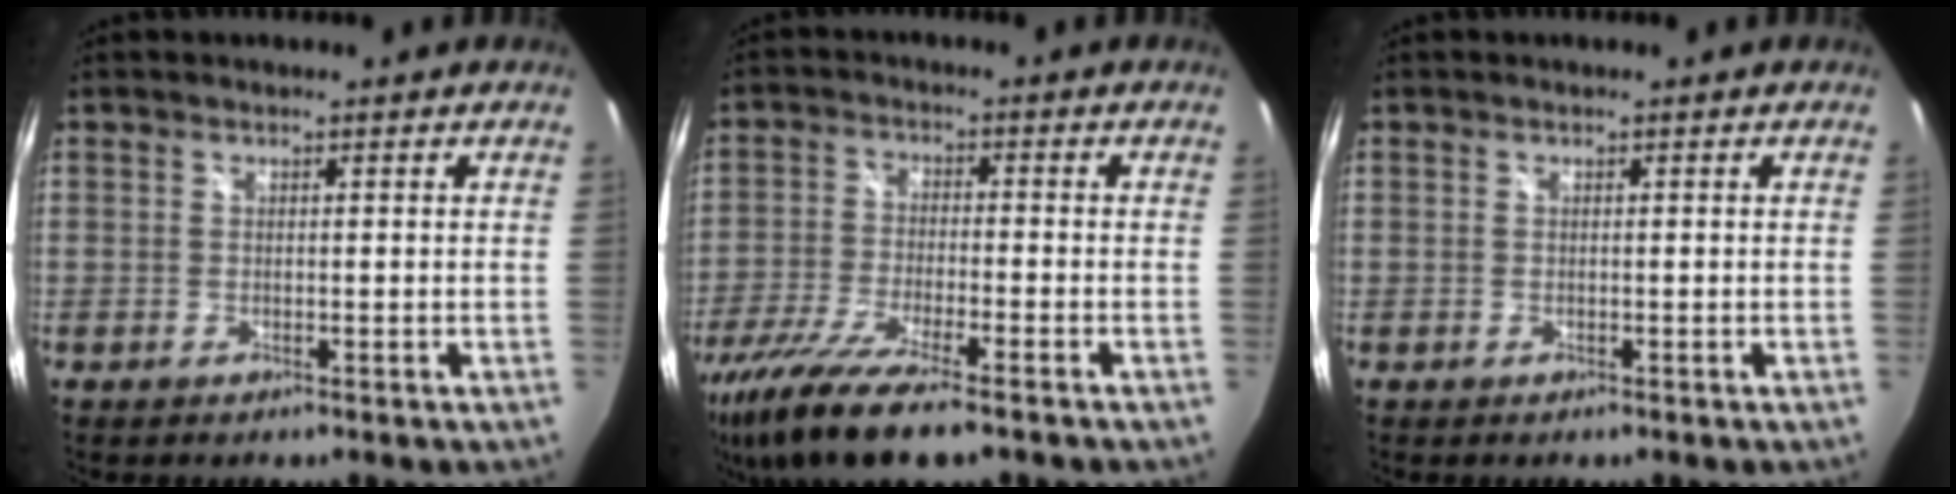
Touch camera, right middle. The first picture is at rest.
{"total": 16.7, "force": [-12.3, 3.4, 10.8], "torque": [-0.233, -0.050, -0.222]}
{"total": 0.0}